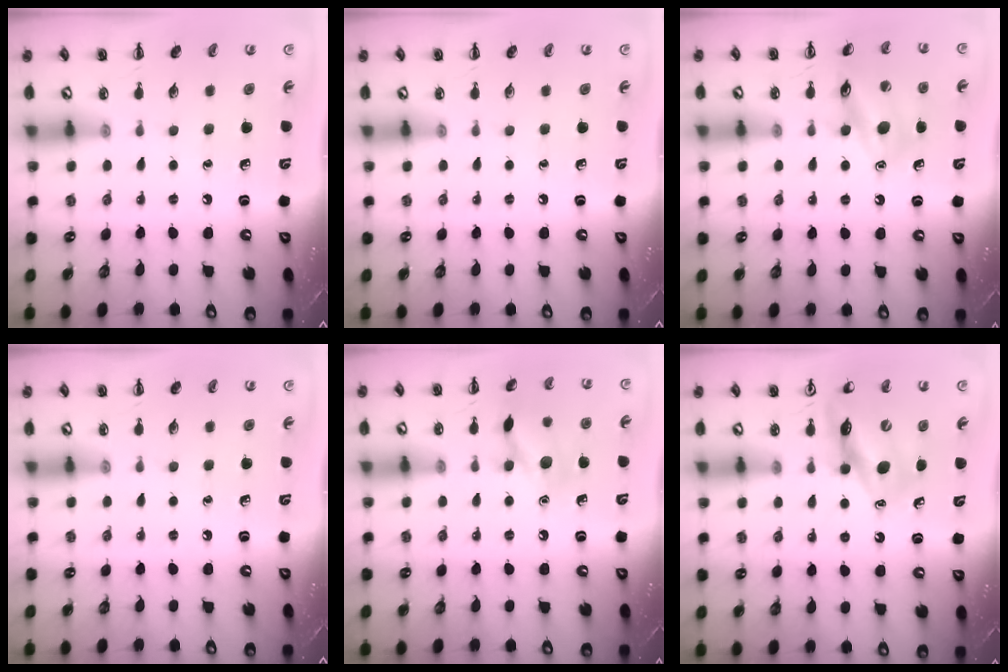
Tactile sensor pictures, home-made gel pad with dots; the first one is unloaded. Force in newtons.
{"total": 0.0}
{"total": 14.1, "press": 14.0, "slide": 1.6}
{"total": 0.0}
{"total": 12.0, "press": 12.0, "slide": 0.7}
{"total": 11.0, "press": 10.4, "slide": 3.5}